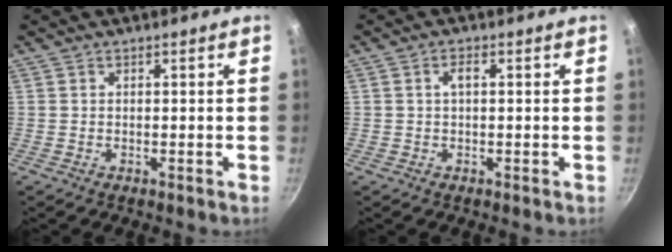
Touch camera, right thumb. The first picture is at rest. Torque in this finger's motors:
{"motor_torque": [0.22, 1.00, 0.40, 0.18, 0.00]}